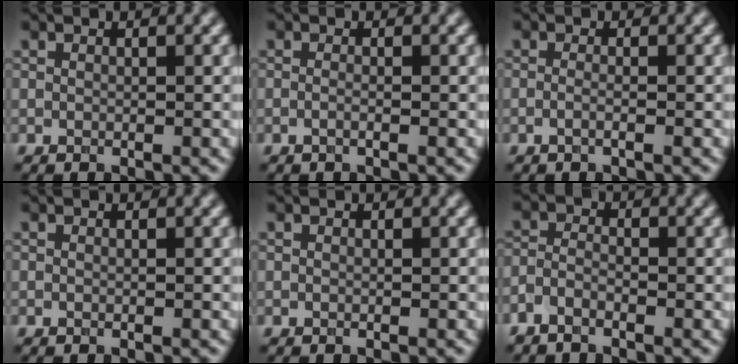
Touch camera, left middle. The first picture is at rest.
{"total": 0.8, "force": [-0.2, 0.3, 0.8], "torque": [-0.013, -0.007, -0.011]}
{"total": 1.2, "force": [-0.3, 0.3, 1.1], "torque": [-0.016, -0.005, -0.013]}
{"total": 0.0}
{"total": 0.0}
{"total": 1.7, "force": [-1.4, 0.6, 0.8], "torque": [-0.020, 0.001, -0.036]}